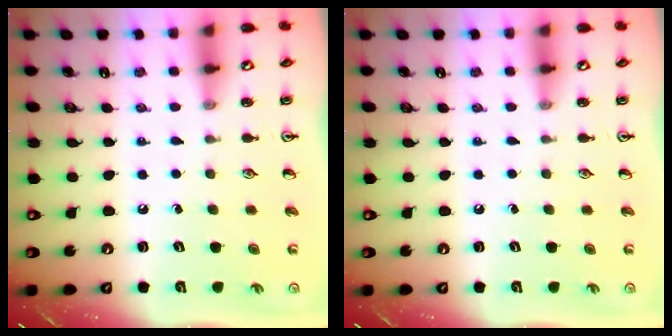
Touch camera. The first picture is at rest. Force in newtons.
{"total": 0.0}